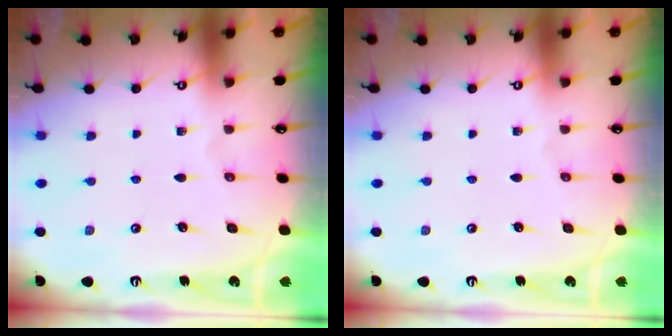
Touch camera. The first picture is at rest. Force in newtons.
{"total": 0.0}